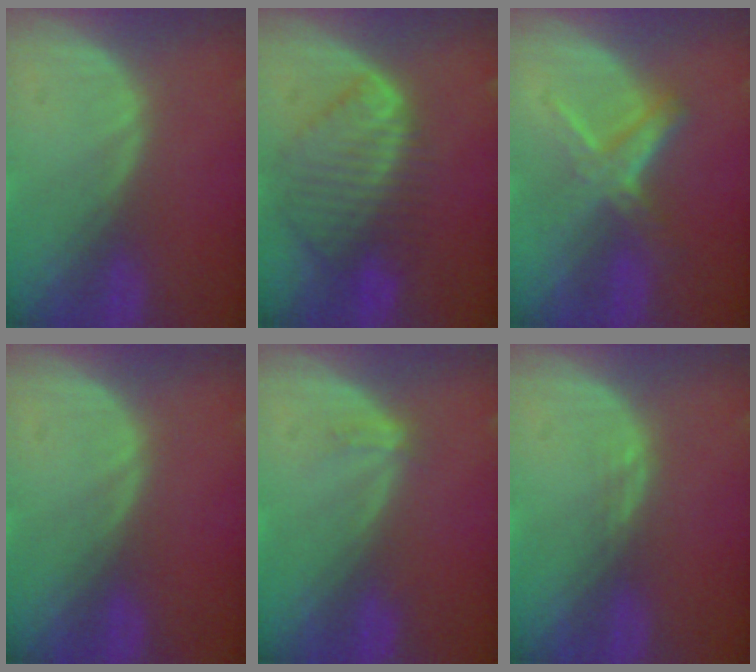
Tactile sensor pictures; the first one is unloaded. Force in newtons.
{"total": 8.3, "press": 7.5, "slide": 3.7}
{"total": 5.8, "press": 5.4, "slide": 1.9}
{"total": 0.0}
{"total": 1.5, "press": 1.1, "slide": 1.0}
{"total": 1.0, "press": 0.8, "slide": 0.7}